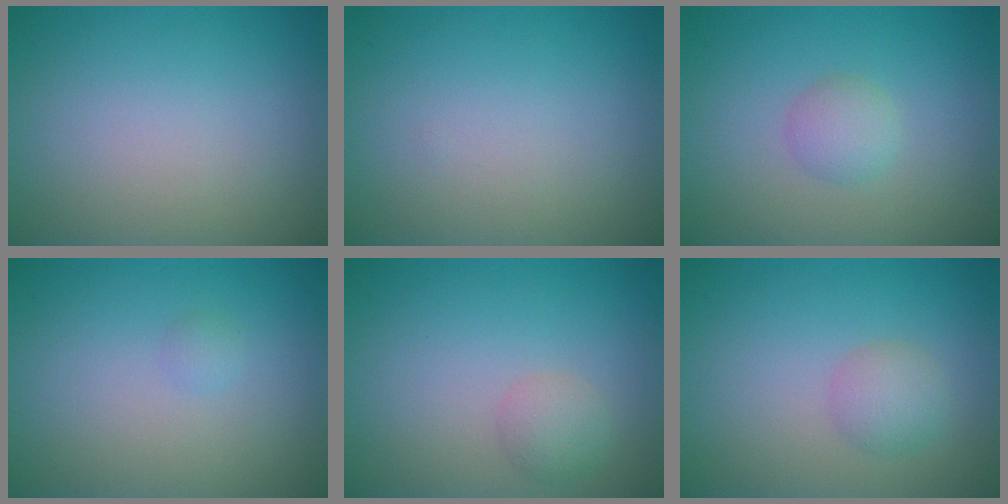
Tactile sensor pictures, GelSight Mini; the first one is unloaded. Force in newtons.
{"total": 0.0}
{"total": 1.8, "press": 1.8, "slide": 0.1}
{"total": 0.6, "press": 0.6, "slide": 0.0}
{"total": 1.7, "press": 1.7, "slide": 0.1}
{"total": 2.1, "press": 2.1, "slide": 0.1}